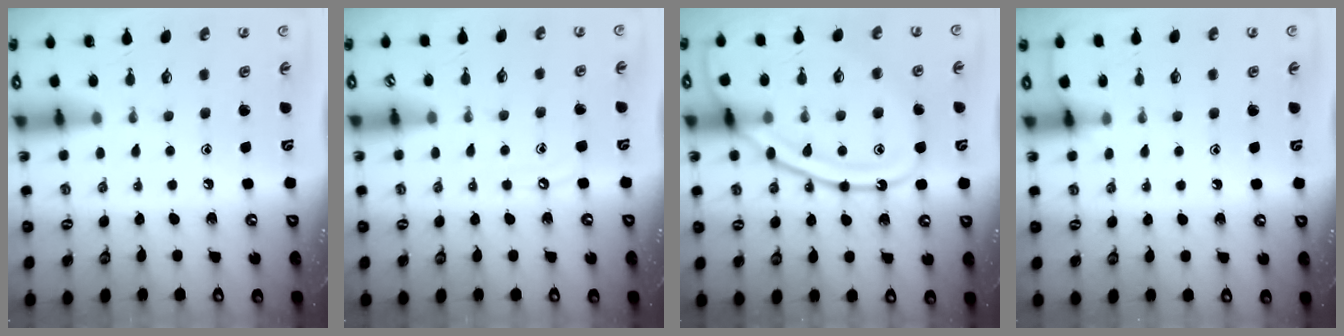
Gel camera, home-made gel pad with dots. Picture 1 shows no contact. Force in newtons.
{"total": 5.3, "press": 5.2, "slide": 0.7}
{"total": 19.0, "press": 18.9, "slide": 1.7}
{"total": 4.0, "press": 4.0, "slide": 0.3}